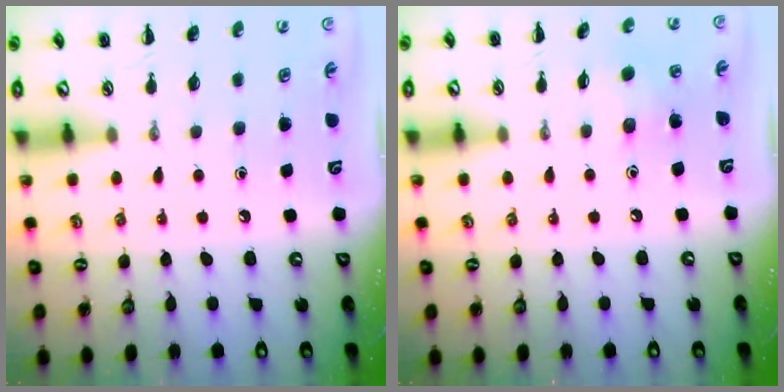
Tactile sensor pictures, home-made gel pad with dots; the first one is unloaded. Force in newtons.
{"total": 4.2, "press": 4.1, "slide": 0.7}